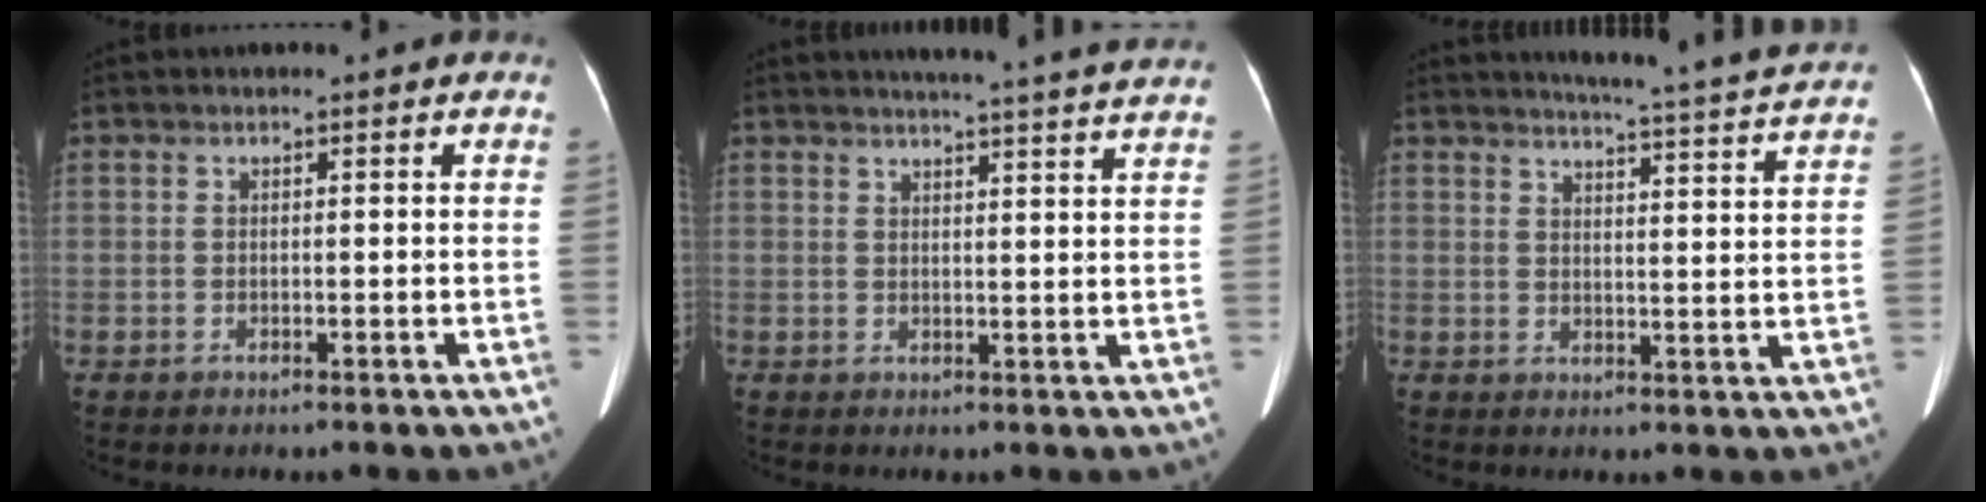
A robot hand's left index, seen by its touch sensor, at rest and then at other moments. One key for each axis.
{"total": 14.2, "fx": 13.1, "fy": -0.7, "fz": 5.6, "tx": -0.079, "ty": -0.023, "tz": 0.144}
{"total": 15.5, "fx": 14.7, "fy": -1.4, "fz": 4.7, "tx": -0.076, "ty": -0.056, "tz": 0.165}